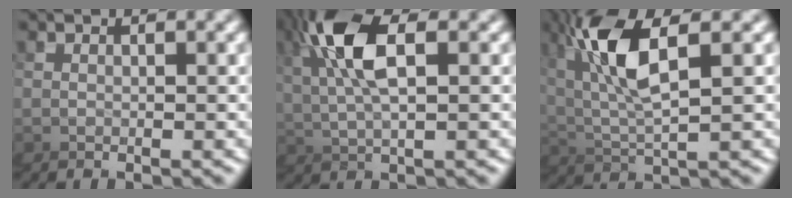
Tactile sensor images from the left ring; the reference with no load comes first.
{"total": 5.4, "force": [2.0, 1.6, 4.8], "torque": [-0.144, 0.009, 0.033]}
{"total": 7.1, "force": [3.8, 2.1, 5.7], "torque": [-0.171, 0.029, 0.057]}